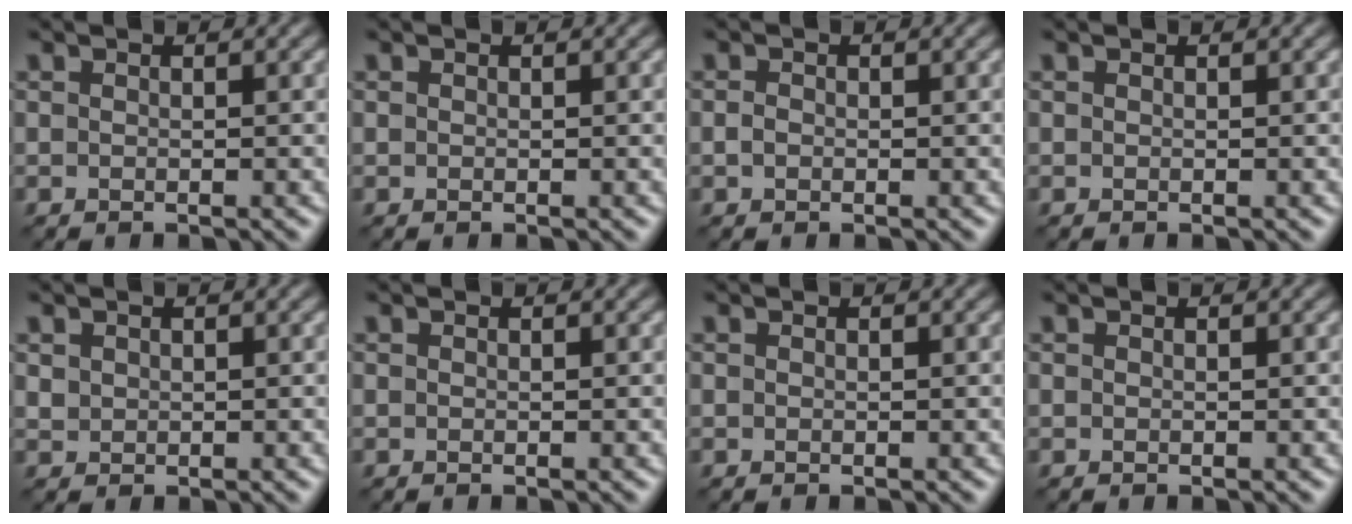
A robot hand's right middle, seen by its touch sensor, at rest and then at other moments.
{"total": 0.0}
{"total": 0.7, "force": [-0.1, 0.5, 0.5], "torque": [-0.010, 0.000, -0.005]}
{"total": 0.0}
{"total": 0.7, "force": [0.4, 0.6, 0.1], "torque": [-0.002, -0.001, 0.012]}
{"total": 0.0}
{"total": 0.0}
{"total": 0.0}